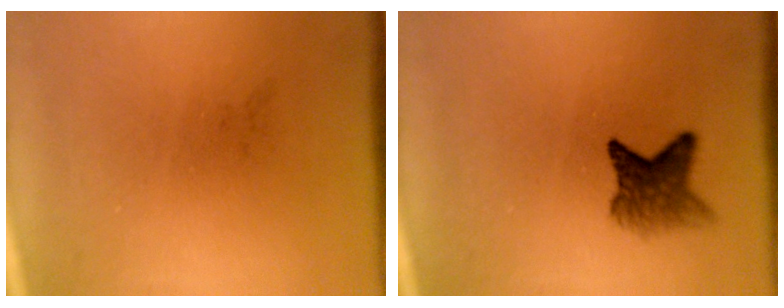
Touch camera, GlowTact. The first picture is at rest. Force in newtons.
{"total": 4.4}